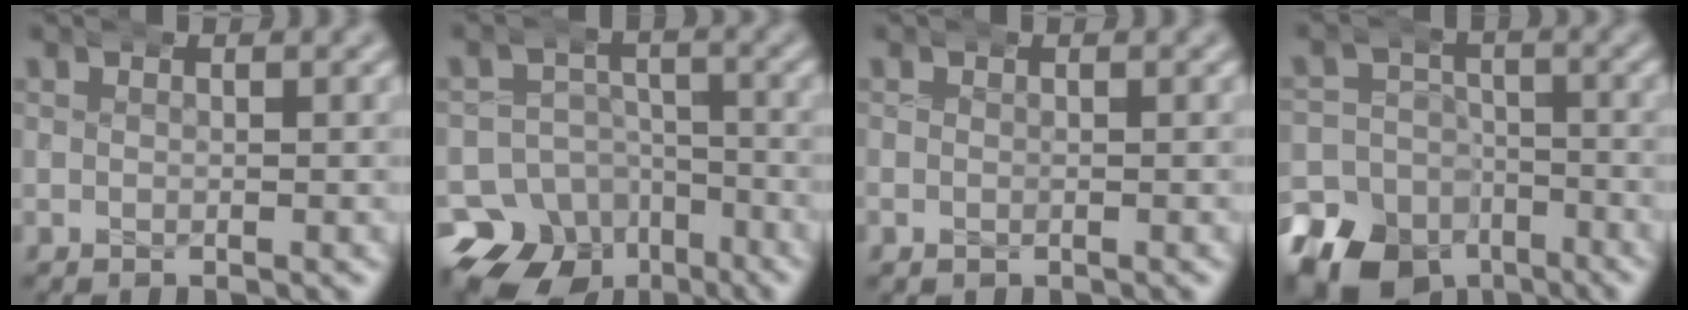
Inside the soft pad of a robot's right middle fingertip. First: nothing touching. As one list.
[{"total": 16.7, "force": [-9.7, 12.6, 5.1], "torque": [-0.081, -0.062, -0.153]}, {"total": 0.5, "force": [-0.2, 0.4, 0.3], "torque": [-0.004, 0.000, -0.002]}, {"total": 13.9, "force": [-8.9, 9.9, 4.1], "torque": [-0.059, -0.051, -0.142]}]